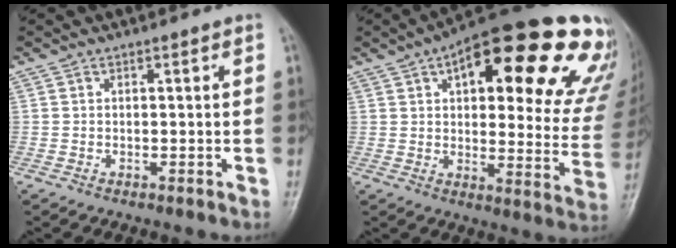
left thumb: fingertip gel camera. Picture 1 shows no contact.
{"total": 29.1, "force": [15.1, 10.6, 22.5], "torque": [-0.248, -0.017, 0.193]}